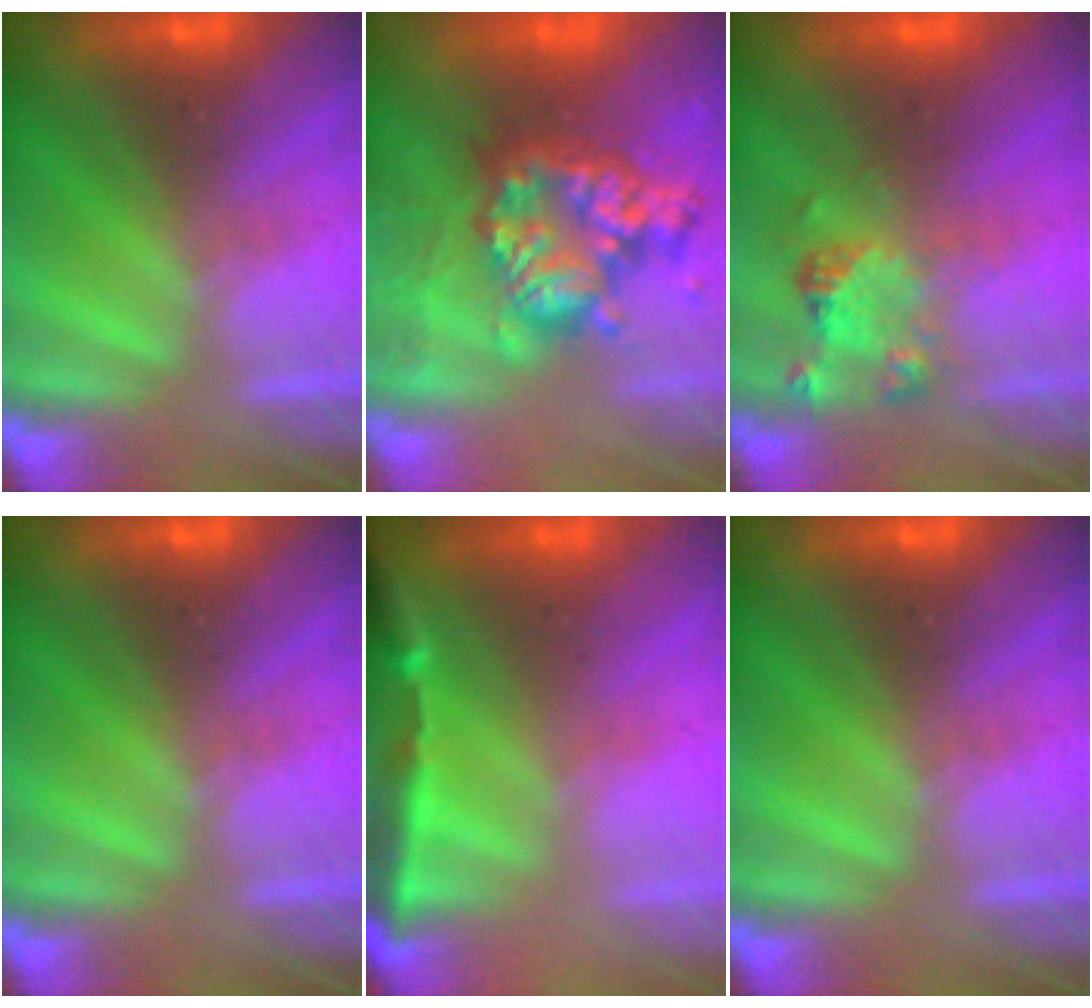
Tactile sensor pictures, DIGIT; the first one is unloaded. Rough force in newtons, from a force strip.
{"total": 7.3}
{"total": 2.4}
{"total": 0.0}
{"total": 4.0}
{"total": 0.0}